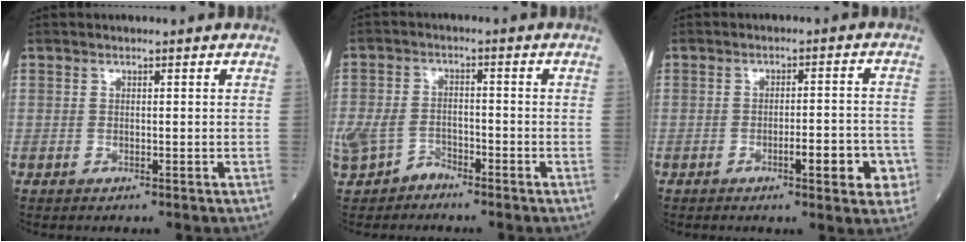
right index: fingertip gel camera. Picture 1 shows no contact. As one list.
[{"total": 7.8, "force": [-4.7, 5.5, 3.1], "torque": [-0.083, 0.012, -0.083]}, {"total": 6.5, "force": [-2.6, 1.3, 5.8], "torque": [-0.070, 0.006, -0.031]}]